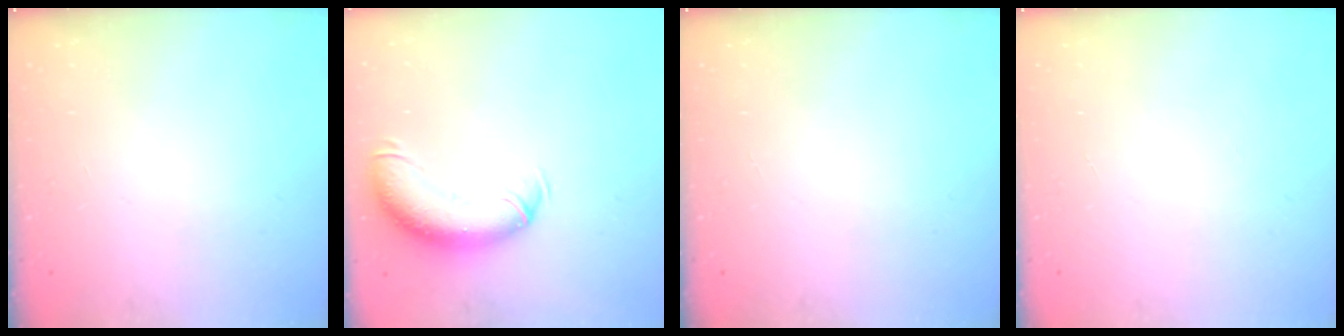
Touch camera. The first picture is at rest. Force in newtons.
{"total": 12.5, "press": 12.2, "slide": 3.0}
{"total": 0.0}
{"total": 0.0}